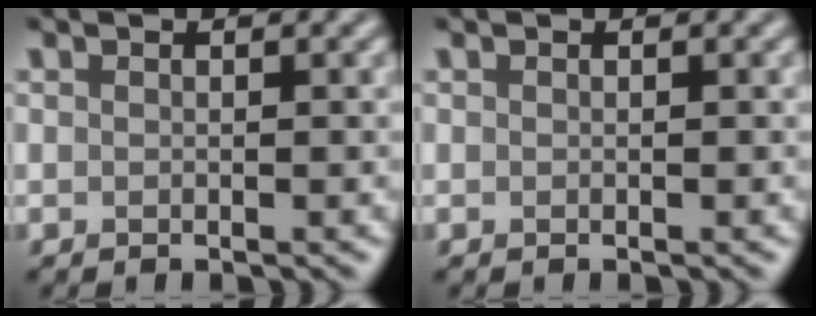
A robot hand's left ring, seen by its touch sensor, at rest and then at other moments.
{"total": 0.0}